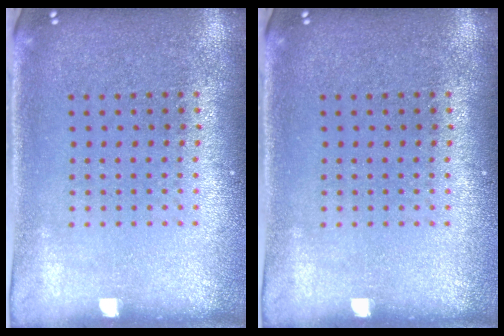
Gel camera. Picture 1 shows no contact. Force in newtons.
{"total": 0.0}